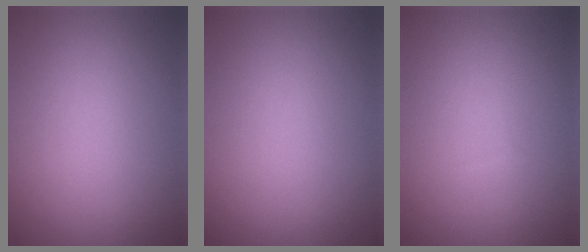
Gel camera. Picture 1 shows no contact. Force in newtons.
{"total": 0.0}
{"total": 0.0}